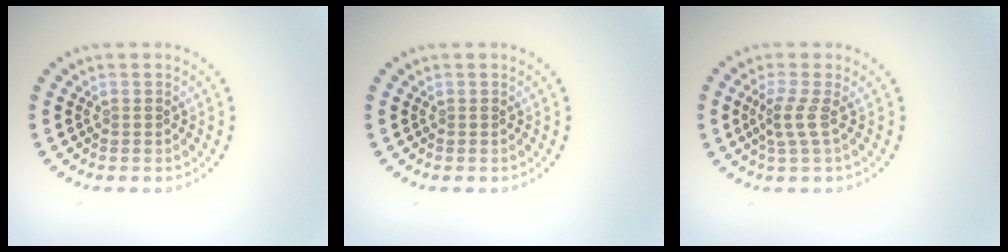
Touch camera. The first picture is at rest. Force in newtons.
{"total": 0.0}
{"total": 2.0, "press": 1.3, "slide": 1.5}